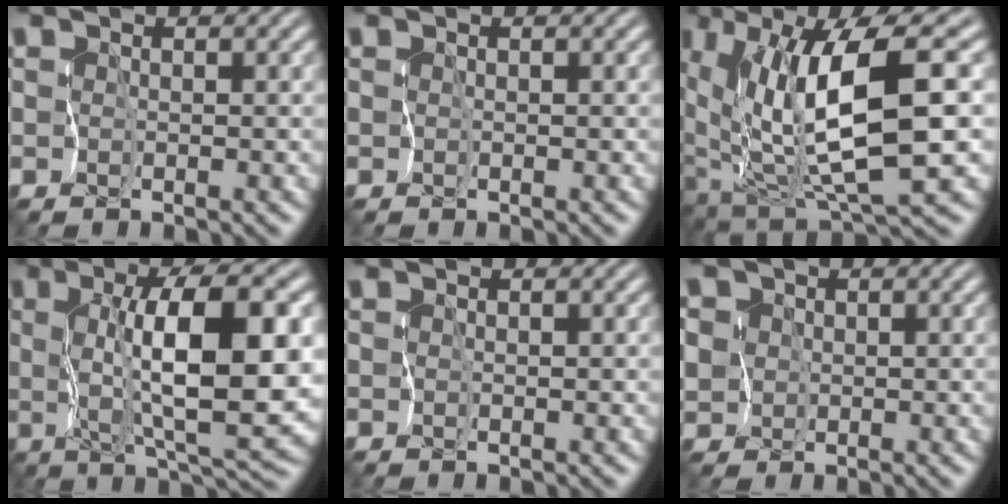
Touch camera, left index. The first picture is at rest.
{"total": 0.0}
{"total": 11.9, "force": [2.1, 3.2, 11.3], "torque": [-0.206, 0.000, 0.047]}
{"total": 9.9, "force": [1.5, 2.4, 9.5], "torque": [-0.140, 0.005, 0.031]}
{"total": 0.0}
{"total": 7.1, "force": [1.7, 6.4, 2.6], "torque": [-0.059, 0.027, -0.006]}